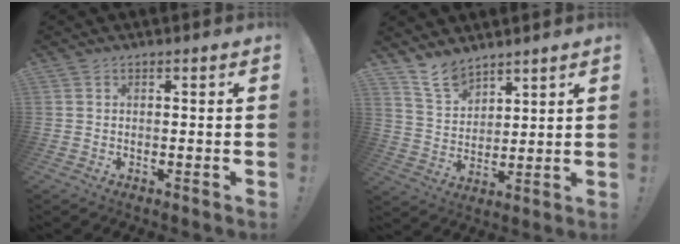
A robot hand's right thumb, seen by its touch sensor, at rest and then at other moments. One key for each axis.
{"total": 8.8, "fx": 7.6, "fy": 3.9, "fz": 2.4, "tx": -0.049, "ty": -0.051, "tz": 0.147}